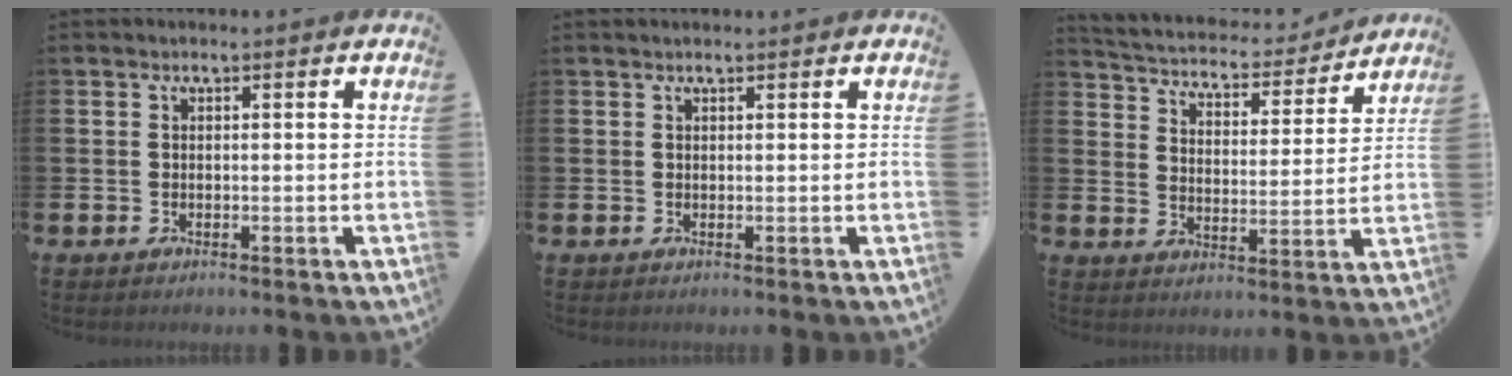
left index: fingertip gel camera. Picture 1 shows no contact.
{"total": 0.5, "force": [0.5, 0.0, 0.1], "torque": [0.002, -0.002, 0.009]}
{"total": 4.9, "force": [4.7, 1.2, 0.5], "torque": [-0.041, -0.044, 0.076]}